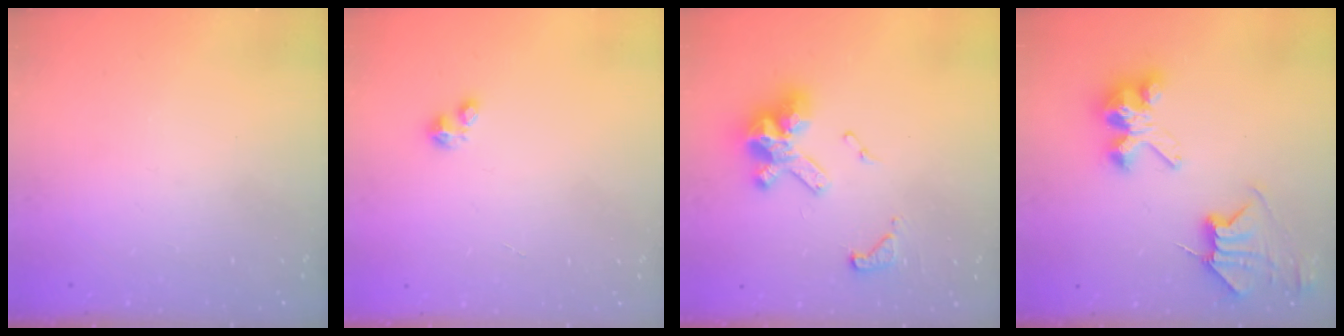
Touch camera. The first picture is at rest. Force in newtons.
{"total": 0.9, "press": 0.9, "slide": 0.1}
{"total": 13.5, "press": 13.4, "slide": 1.8}
{"total": 8.6, "press": 8.5, "slide": 1.1}